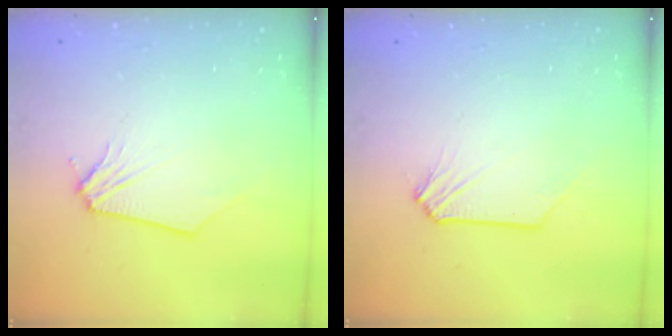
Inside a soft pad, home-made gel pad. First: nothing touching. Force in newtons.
{"total": 0.0}